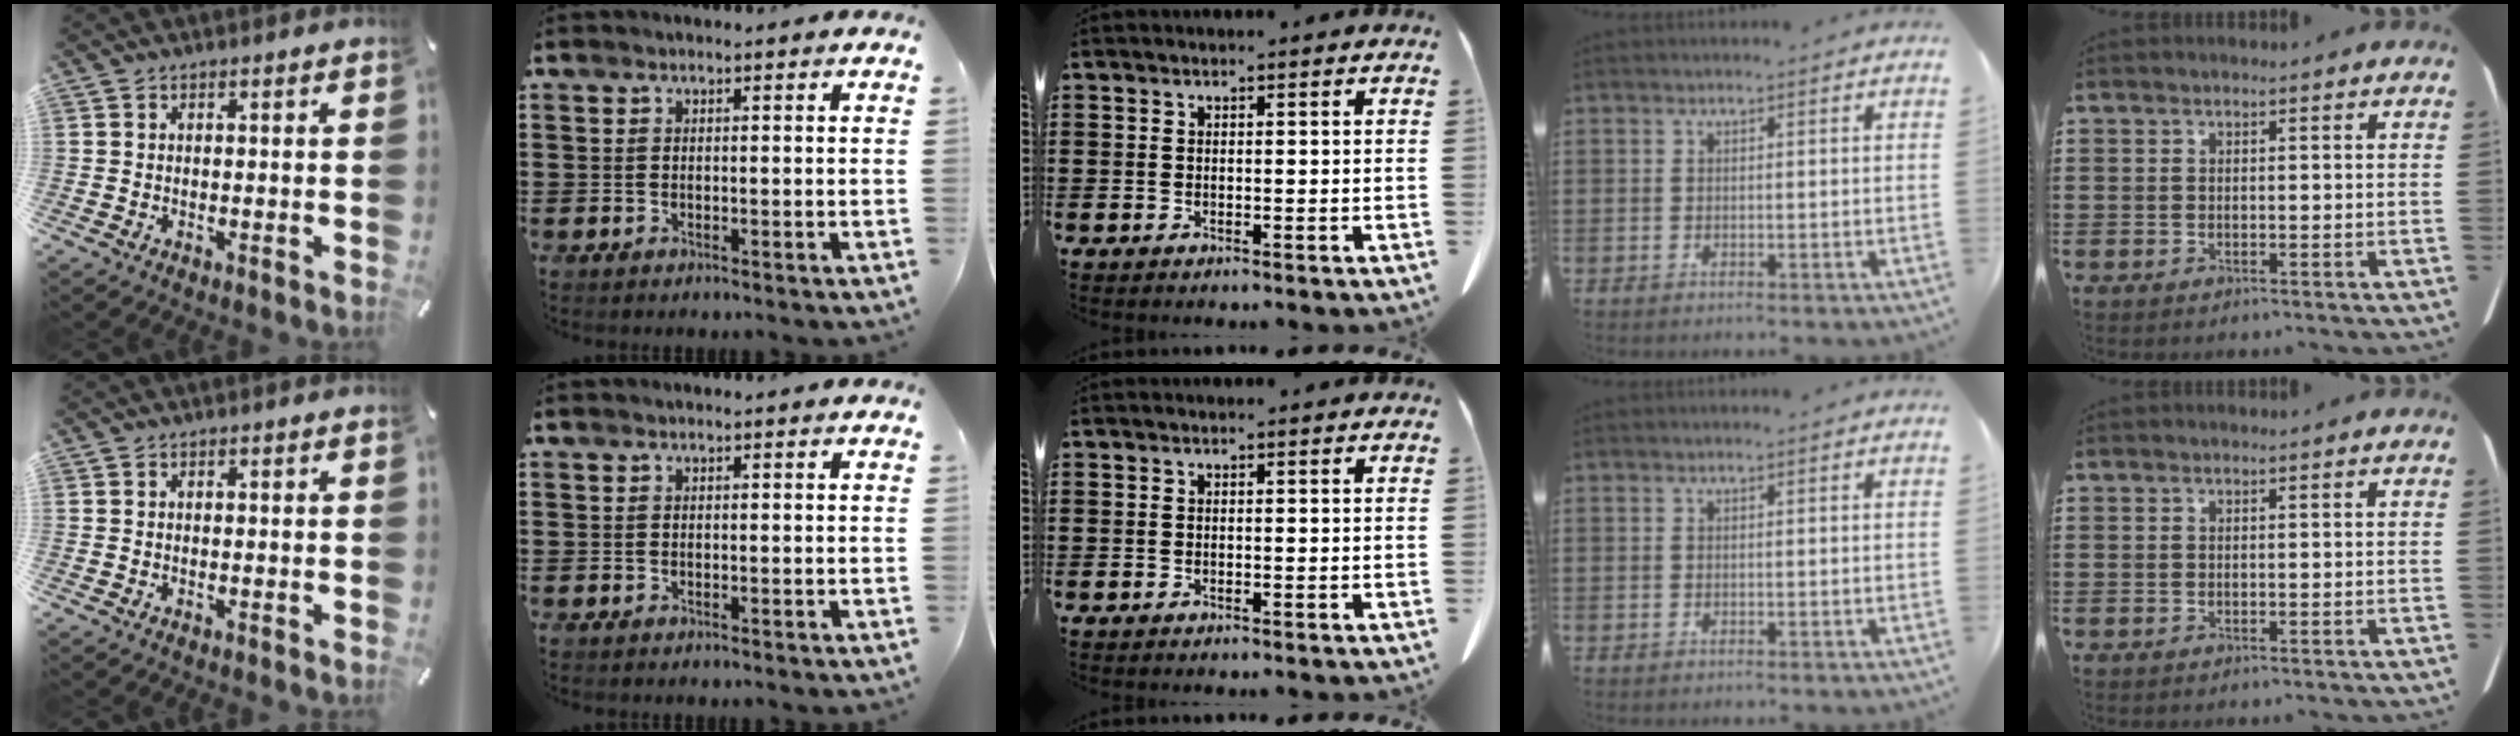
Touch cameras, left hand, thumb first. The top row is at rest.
{}